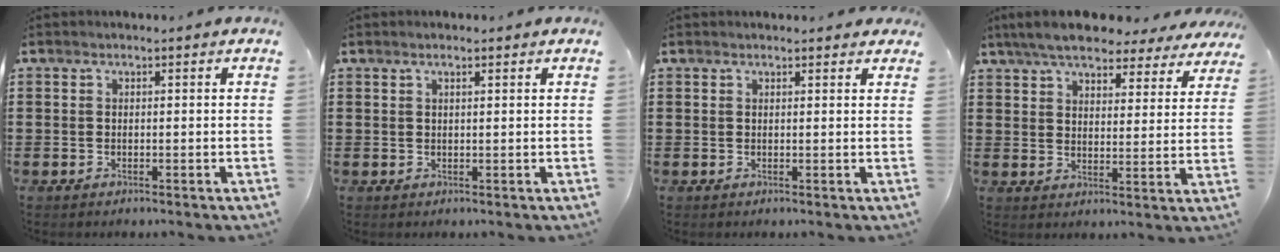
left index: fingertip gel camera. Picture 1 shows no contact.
{"total": 0.9, "force": [0.7, 0.2, 0.6], "torque": [-0.012, 0.002, 0.011]}
{"total": 0.9, "force": [0.8, 0.2, 0.1], "torque": [-0.004, 0.002, 0.015]}
{"total": 7.0, "force": [6.4, 1.2, 2.5], "torque": [-0.076, -0.021, 0.115]}